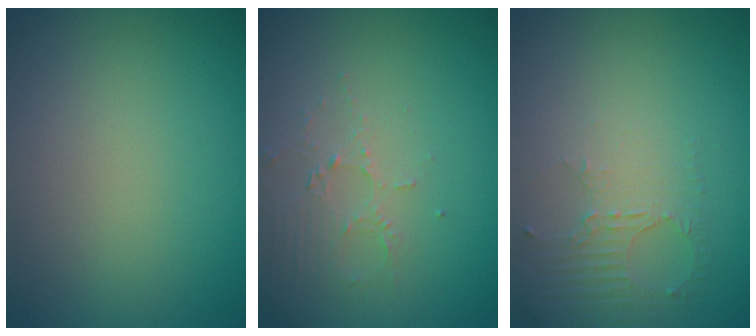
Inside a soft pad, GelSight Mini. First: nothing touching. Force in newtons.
{"total": 2.1, "press": 2.1, "slide": 0.4}
{"total": 2.5, "press": 1.8, "slide": 1.7}